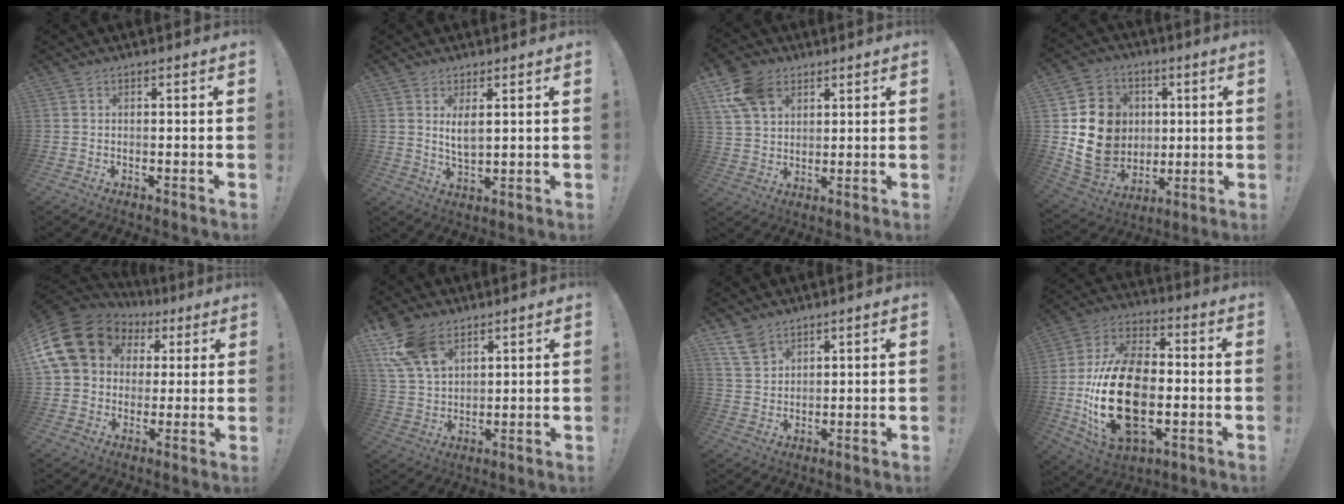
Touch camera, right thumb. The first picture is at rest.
{"total": 4.6, "force": [1.8, 1.8, 3.8], "torque": [-0.064, -0.009, 0.029]}
{"total": 12.1, "force": [6.0, 8.6, 6.0], "torque": [-0.118, -0.024, 0.118]}
{"total": 17.5, "force": [1.2, 15.4, 8.3], "torque": [-0.142, 0.005, 0.050]}
{"total": 18.8, "force": [6.3, 14.7, 9.9], "torque": [-0.182, -0.022, 0.132]}
{"total": 13.6, "force": [8.0, 8.3, 7.2], "torque": [-0.152, -0.035, 0.155]}
{"total": 8.1, "force": [5.9, 4.8, 2.7], "torque": [-0.054, -0.030, 0.118]}
{"total": 26.5, "force": [-4.1, 16.1, 20.6], "torque": [-0.409, 0.023, -0.056]}